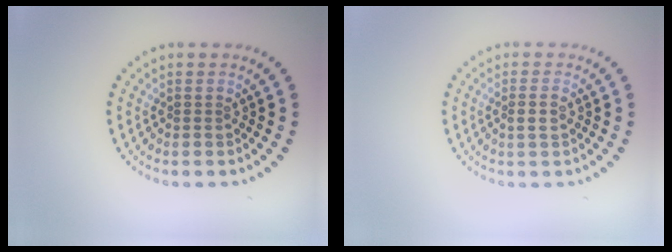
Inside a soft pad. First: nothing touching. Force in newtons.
{"total": 1.3, "press": 1.3, "slide": 0.4}